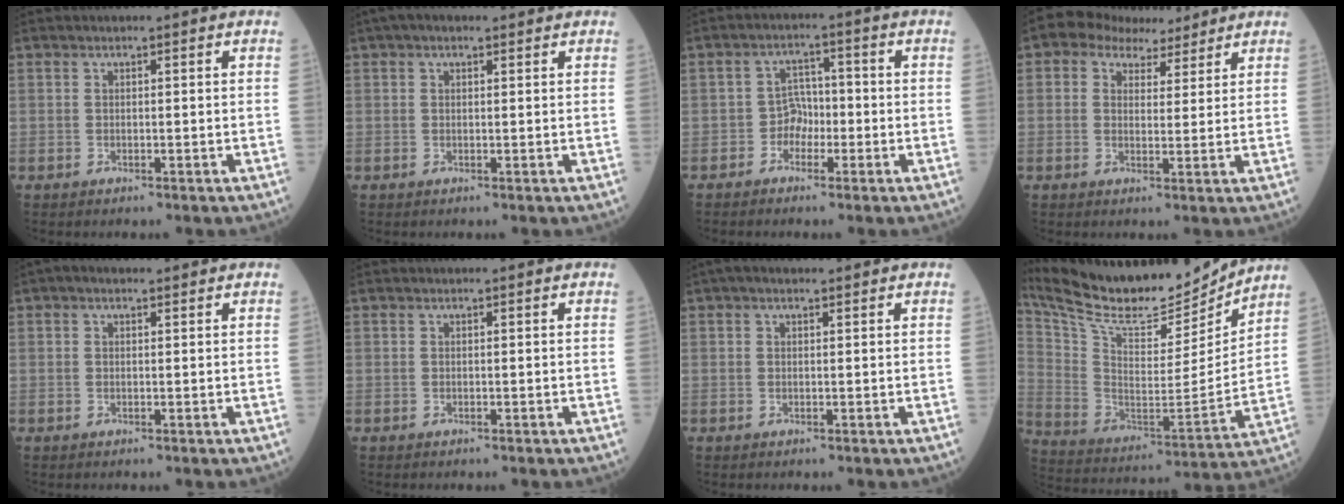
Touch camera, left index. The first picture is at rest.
{"total": 3.2, "force": [2.2, 1.3, 2.0], "torque": [-0.030, 0.030, 0.035]}
{"total": 3.1, "force": [-1.5, 2.4, 1.3], "torque": [-0.012, 0.009, -0.034]}
{"total": 6.4, "force": [4.6, 3.9, 2.0], "torque": [-0.028, 0.029, 0.074]}
{"total": 1.6, "force": [0.9, 0.8, 1.0], "torque": [-0.018, 0.018, 0.013]}
{"total": 0.0}
{"total": 2.3, "force": [1.5, 0.8, 1.4], "torque": [-0.021, 0.025, 0.025]}
{"total": 21.5, "force": [19.6, 4.2, 7.7], "torque": [-0.156, -0.017, 0.326]}